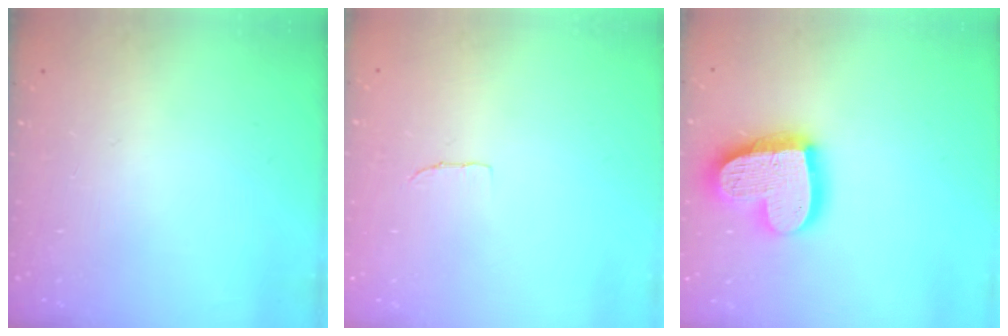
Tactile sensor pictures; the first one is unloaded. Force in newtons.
{"total": 3.4, "press": 3.4, "slide": 0.2}
{"total": 19.9, "press": 19.9, "slide": 1.6}